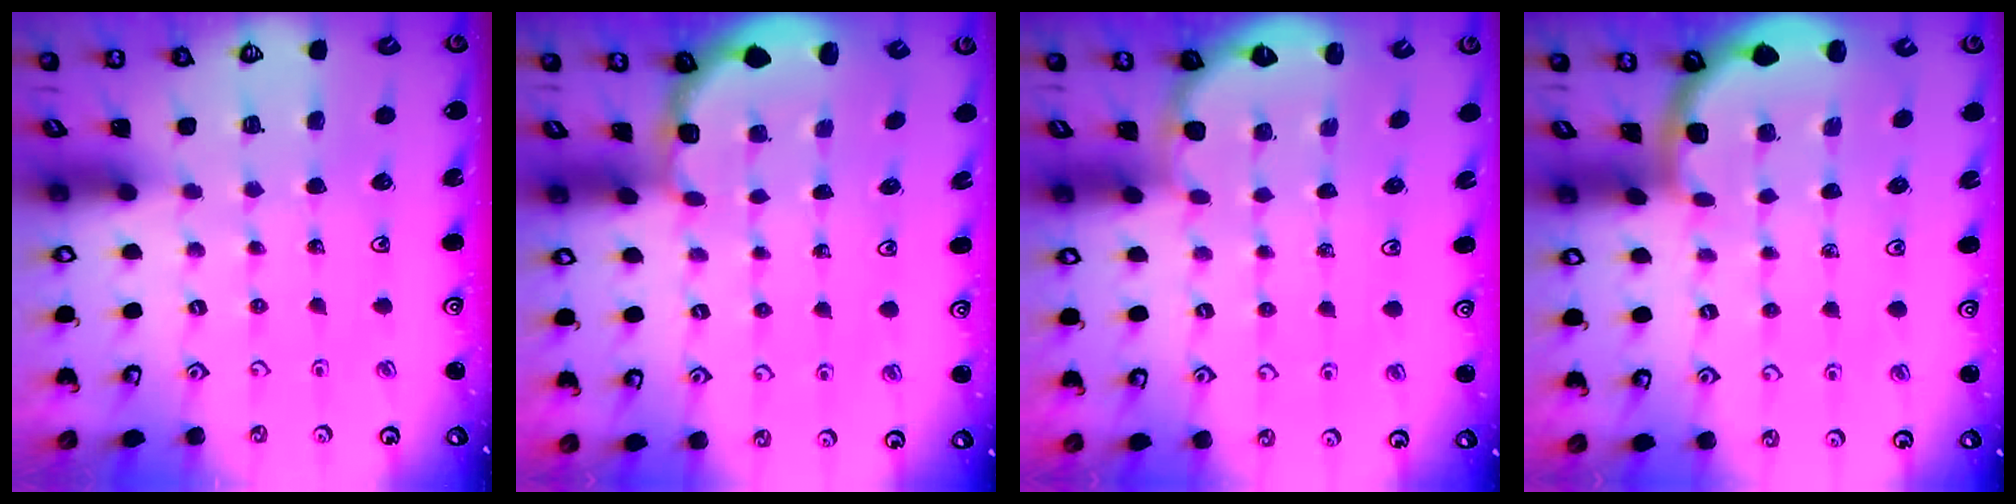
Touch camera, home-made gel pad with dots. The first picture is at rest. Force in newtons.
{"total": 1.8, "press": 1.6, "slide": 0.7}
{"total": 2.9, "press": 2.6, "slide": 1.2}
{"total": 1.9, "press": 1.9, "slide": 0.0}